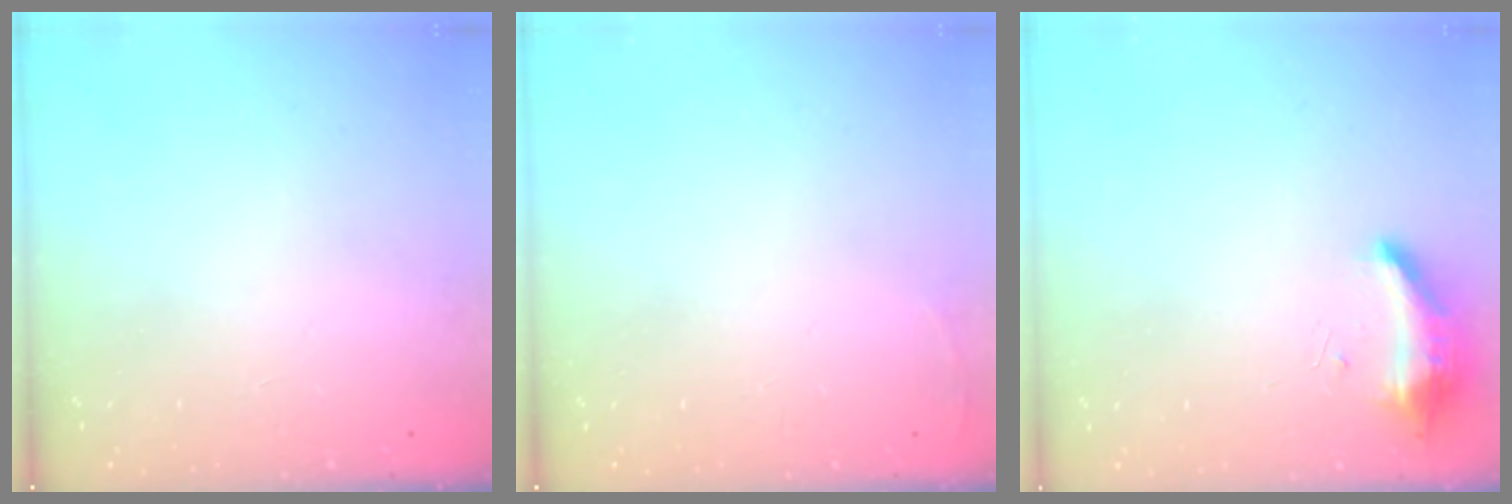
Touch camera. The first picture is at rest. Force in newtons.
{"total": 2.7, "press": 2.6, "slide": 1.0}
{"total": 14.4, "press": 9.5, "slide": 10.8}